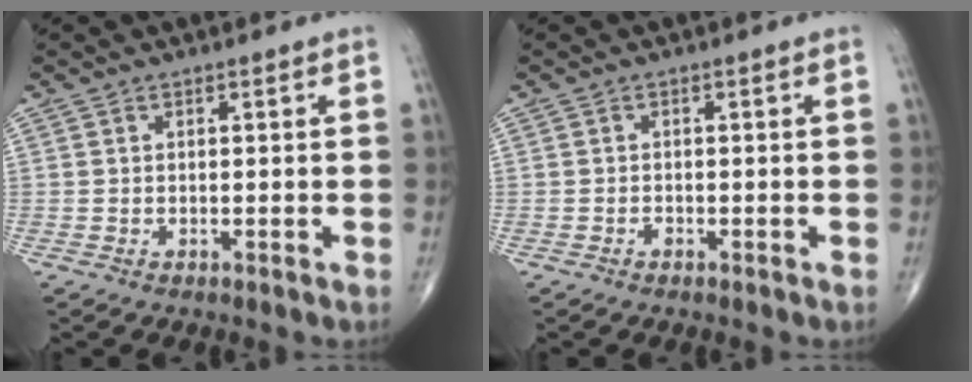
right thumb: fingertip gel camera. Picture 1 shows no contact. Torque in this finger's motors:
{"motor_torque": [0.02, -0.12, -0.03, -0.12, 0.02]}